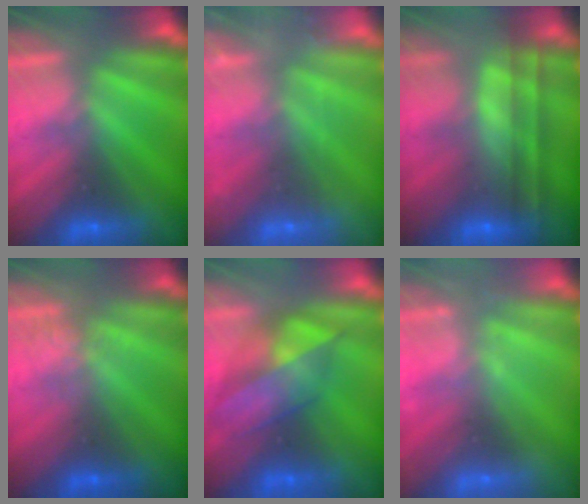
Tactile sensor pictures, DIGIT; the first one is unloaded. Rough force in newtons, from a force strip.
{"total": 2.2}
{"total": 9.0}
{"total": 1.5}
{"total": 4.4}
{"total": 2.2}